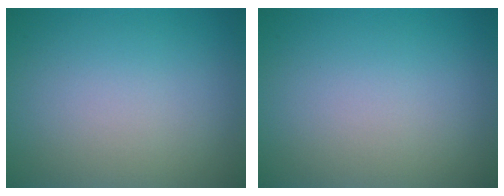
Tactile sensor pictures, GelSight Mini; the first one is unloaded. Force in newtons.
{"total": 0.0}